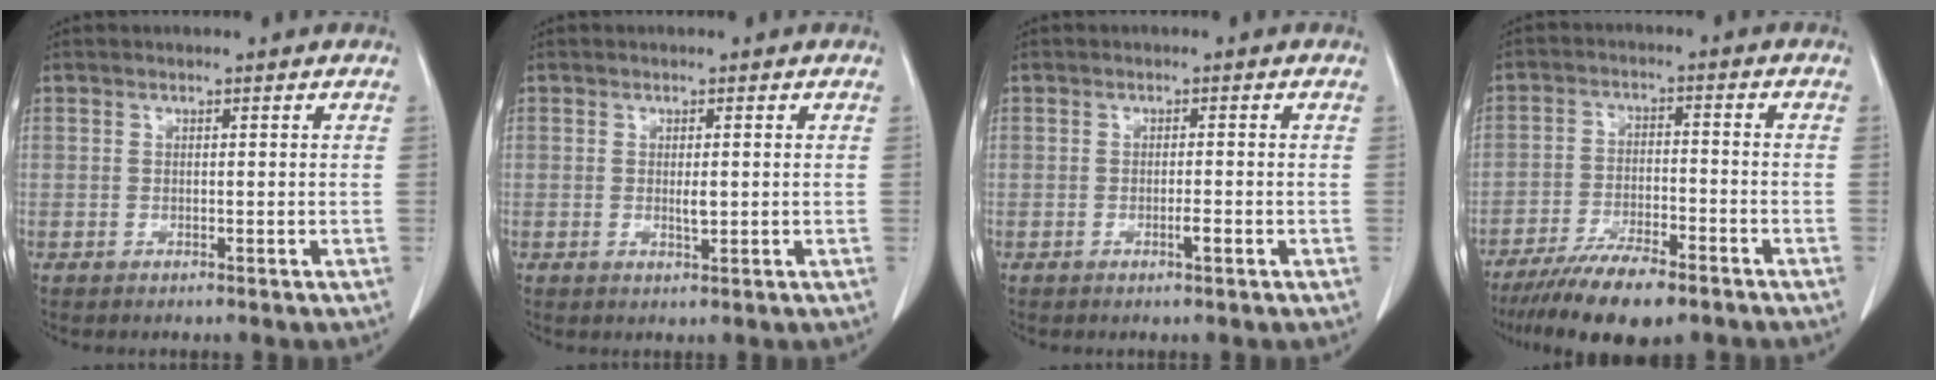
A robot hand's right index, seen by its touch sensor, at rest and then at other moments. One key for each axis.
{"total": 1.6, "fx": 0.0, "fy": 0.4, "fz": 1.6, "tx": -0.029, "ty": -0.003, "tz": 0.001}
{"total": 1.6, "fx": -0.7, "fy": 0.1, "fz": 1.5, "tx": -0.027, "ty": -0.001, "tz": -0.011}
{"total": 10.6, "fx": -8.0, "fy": 2.6, "fz": 6.4, "tx": -0.108, "ty": -0.017, "tz": -0.135}